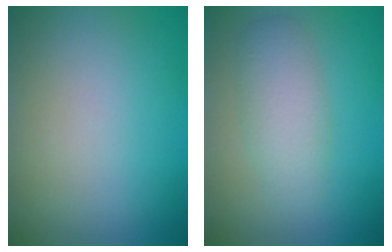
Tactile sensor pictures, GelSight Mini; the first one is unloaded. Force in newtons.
{"total": 2.2, "press": 2.2, "slide": 0.2}